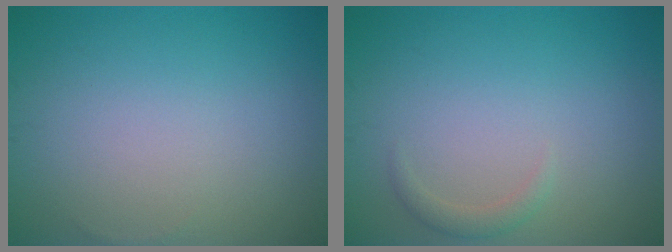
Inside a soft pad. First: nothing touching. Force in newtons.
{"total": 1.1, "press": 1.1, "slide": 0.1}